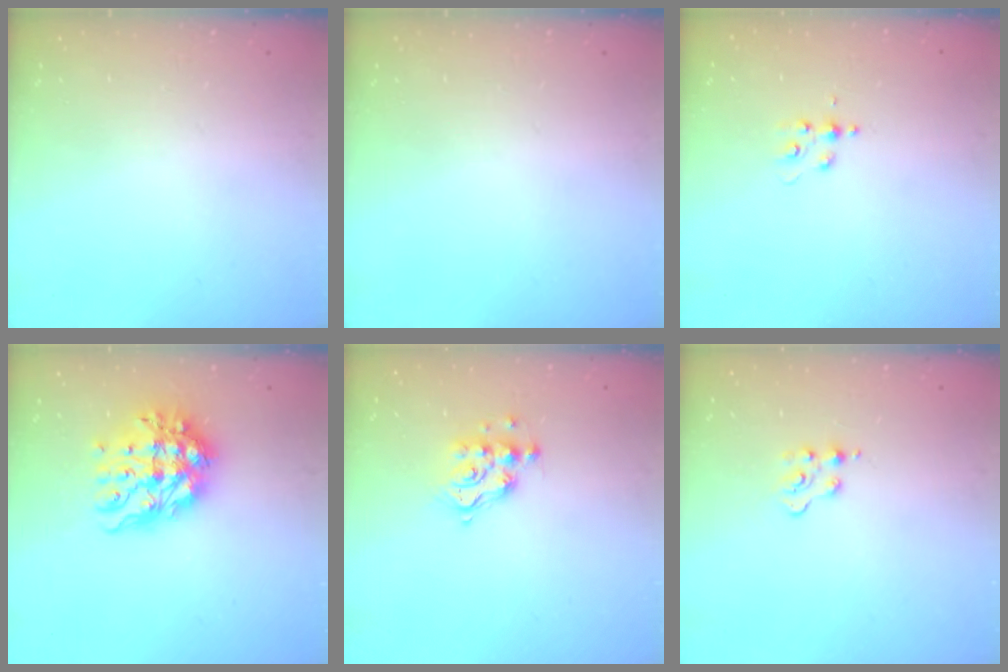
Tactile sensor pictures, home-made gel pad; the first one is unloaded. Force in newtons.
{"total": 0.0}
{"total": 3.5, "press": 3.5, "slide": 0.3}
{"total": 13.6, "press": 13.6, "slide": 1.3}
{"total": 8.8, "press": 8.8, "slide": 0.4}
{"total": 2.2, "press": 2.2, "slide": 0.5}